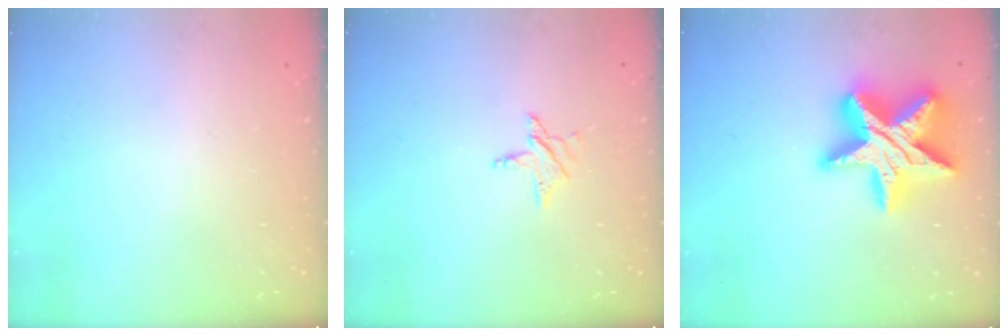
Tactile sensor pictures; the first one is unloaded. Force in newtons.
{"total": 4.4, "press": 4.4, "slide": 0.4}
{"total": 24.6, "press": 24.5, "slide": 2.2}